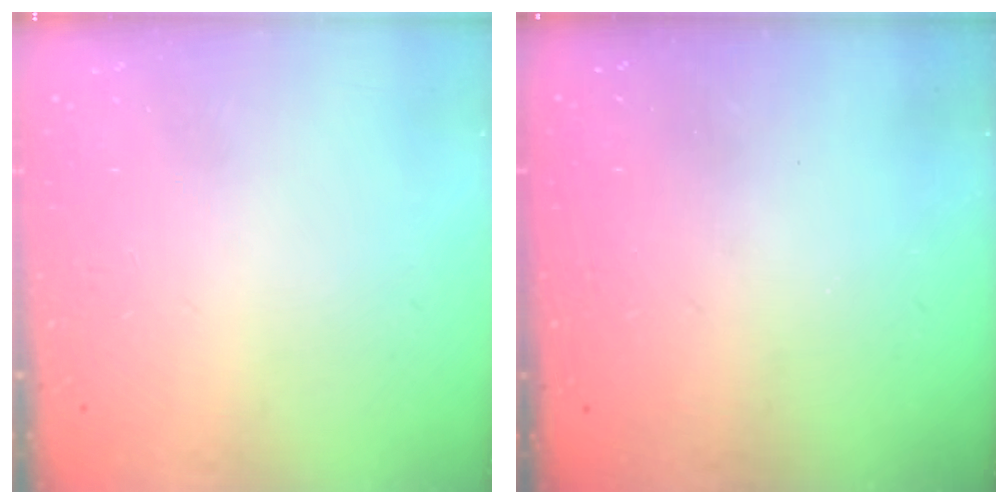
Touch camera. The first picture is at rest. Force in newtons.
{"total": 3.1, "press": 3.1, "slide": 0.1}